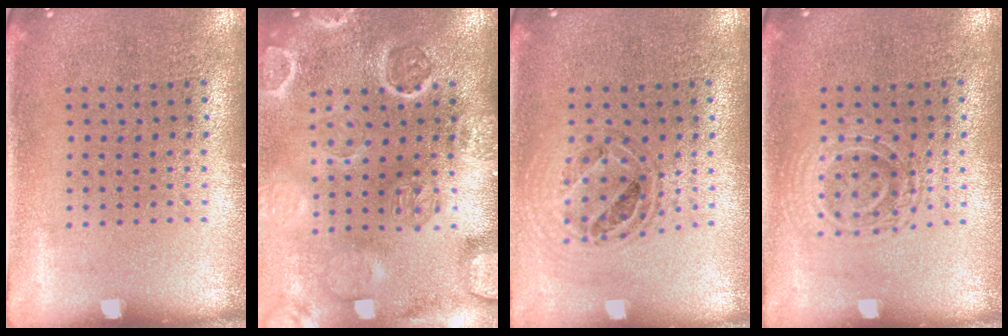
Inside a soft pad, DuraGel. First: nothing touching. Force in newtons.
{"total": 3.7, "press": 3.2, "slide": 1.8}
{"total": 0.7, "press": 0.7, "slide": 0.2}
{"total": 1.2, "press": 1.2, "slide": 0.3}